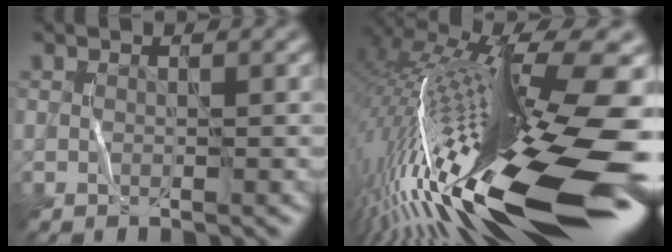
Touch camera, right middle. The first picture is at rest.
{"total": 19.7, "force": [-4.3, 5.1, 18.5], "torque": [-0.345, 0.002, -0.080]}